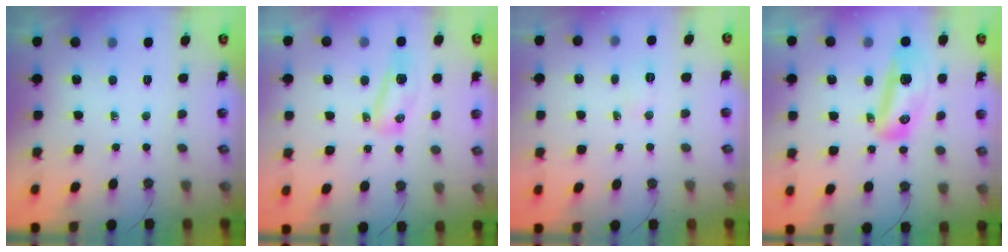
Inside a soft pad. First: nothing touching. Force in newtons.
{"total": 7.5, "press": 7.5, "slide": 0.9}
{"total": 2.6, "press": 2.5, "slide": 0.8}
{"total": 14.1, "press": 13.6, "slide": 3.7}